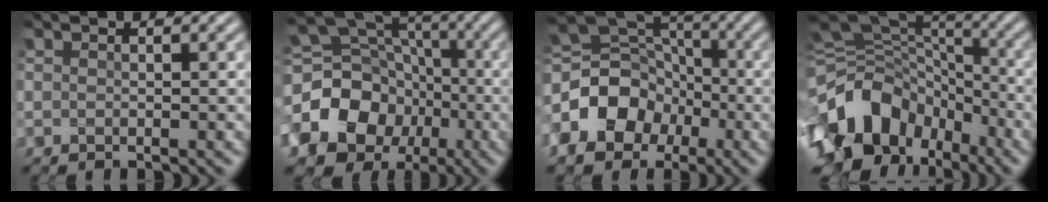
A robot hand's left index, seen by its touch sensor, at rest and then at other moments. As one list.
[{"total": 16.1, "force": [-4.3, 13.8, 7.1], "torque": [-0.161, -0.005, -0.082]}, {"total": 9.2, "force": [-3.1, 7.2, 4.9], "torque": [-0.096, 0.003, -0.064]}, {"total": 13.2, "force": [-6.3, 8.8, 7.4], "torque": [-0.163, 0.008, -0.118]}]